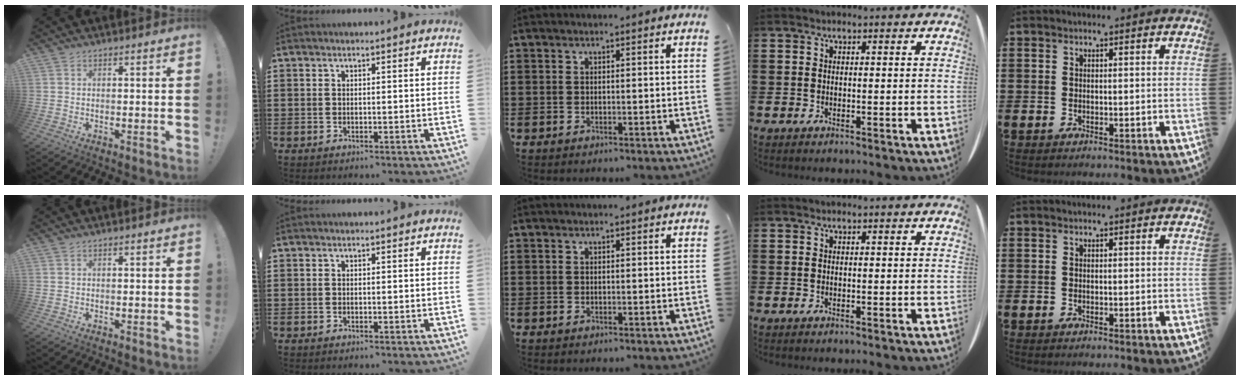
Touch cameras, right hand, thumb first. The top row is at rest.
{}